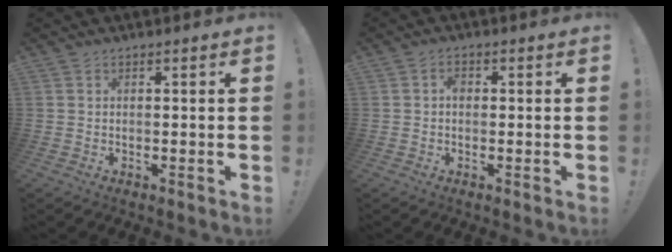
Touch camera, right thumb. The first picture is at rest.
{"total": 1.9, "force": [-0.3, 1.3, 1.3], "torque": [-0.023, 0.007, -0.008]}